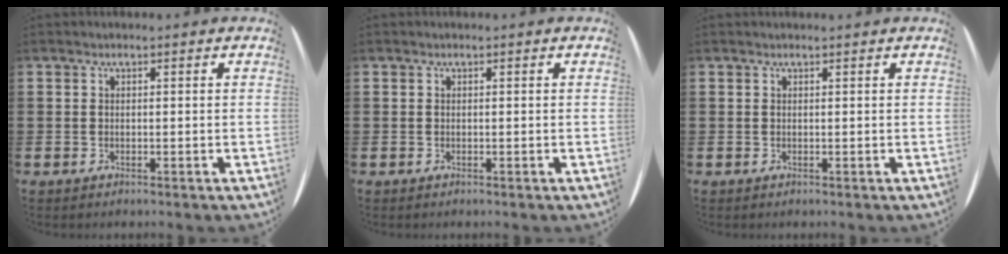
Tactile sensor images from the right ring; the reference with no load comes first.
{"total": 0.0}
{"total": 0.0}